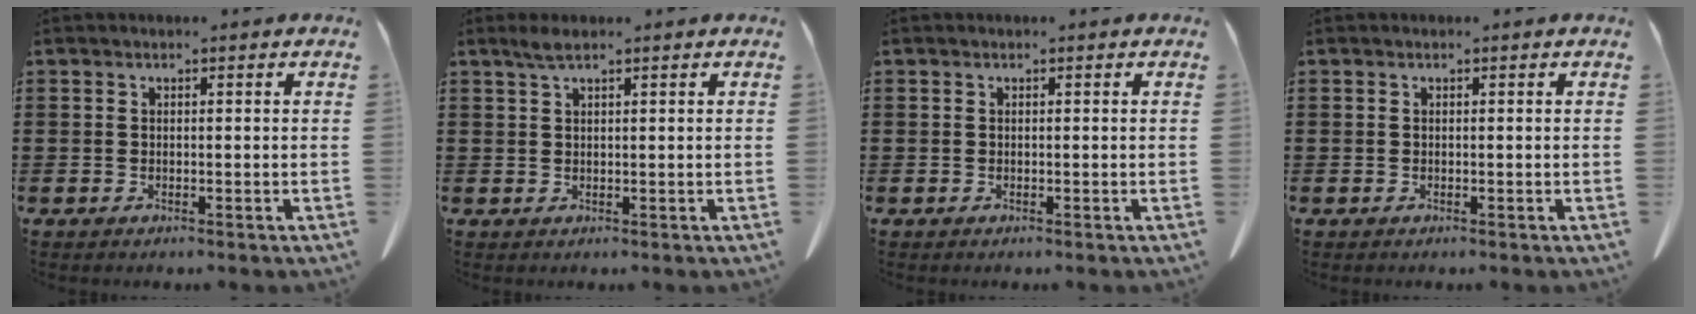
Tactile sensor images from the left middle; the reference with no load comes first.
{"total": 1.9, "force": [1.3, 0.2, 1.3], "torque": [-0.029, 0.000, 0.023]}
{"total": 0.0}
{"total": 0.0}